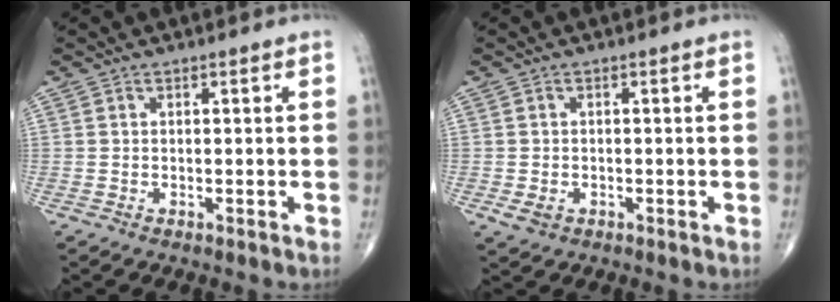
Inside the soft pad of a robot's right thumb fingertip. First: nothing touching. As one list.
[{"total": 2.4, "force": [-0.8, 1.8, 1.4], "torque": [-0.022, 0.000, -0.007]}]